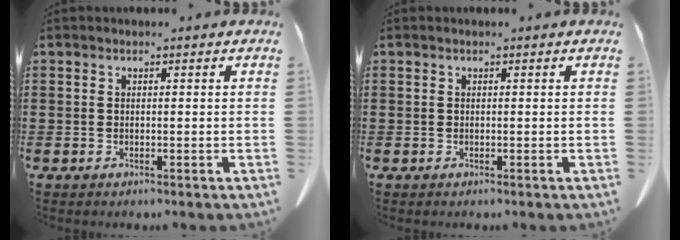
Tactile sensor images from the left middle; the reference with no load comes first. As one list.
[{"total": 0.0}]